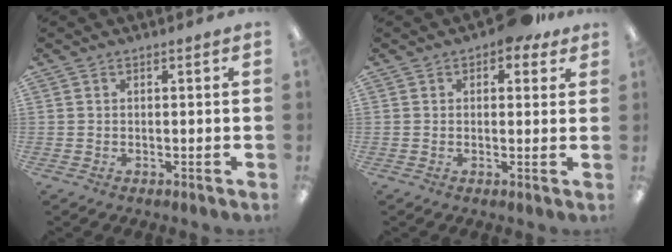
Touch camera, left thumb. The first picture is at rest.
{"total": 4.2, "force": [2.3, 2.4, 2.6], "torque": [-0.032, 0.000, 0.038]}